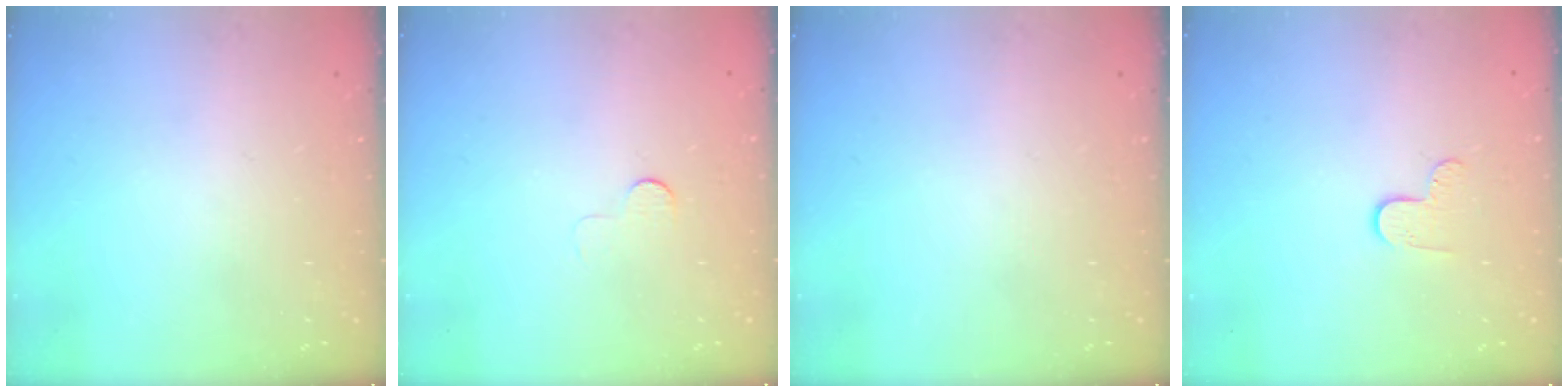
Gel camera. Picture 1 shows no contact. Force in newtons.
{"total": 3.8, "press": 3.8, "slide": 0.3}
{"total": 0.0}
{"total": 5.1, "press": 5.1, "slide": 0.5}